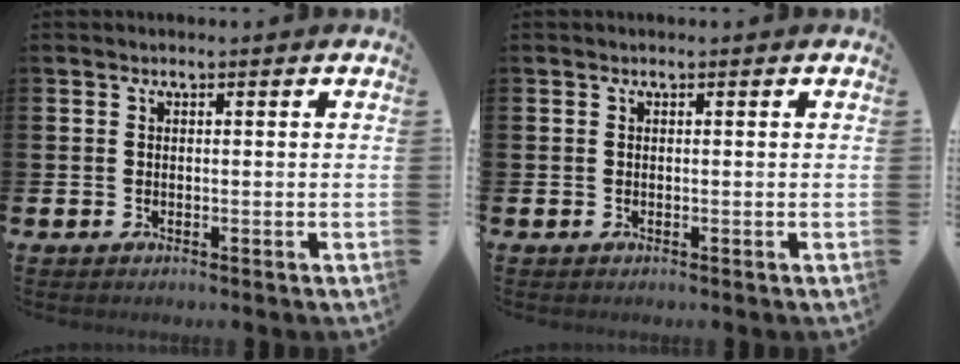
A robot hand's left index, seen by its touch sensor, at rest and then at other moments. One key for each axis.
{"total": 0.0}